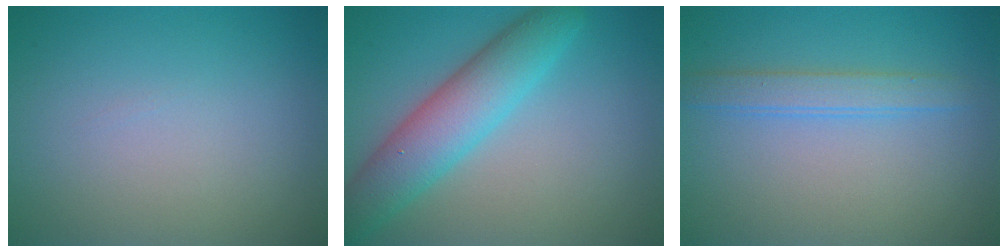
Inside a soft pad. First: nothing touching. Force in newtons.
{"total": 6.2, "press": 6.2, "slide": 0.1}
{"total": 2.2, "press": 2.2, "slide": 0.1}